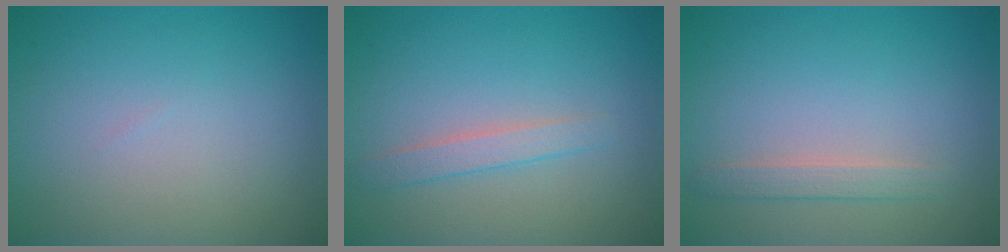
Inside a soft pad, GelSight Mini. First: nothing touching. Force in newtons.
{"total": 1.7, "press": 1.7, "slide": 0.0}
{"total": 1.5, "press": 1.5, "slide": 0.1}